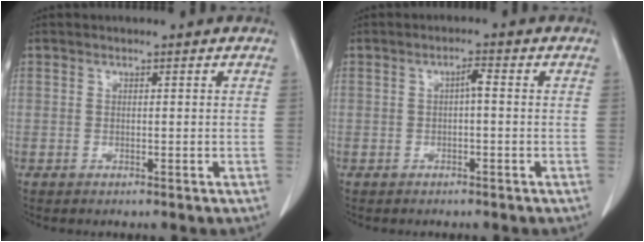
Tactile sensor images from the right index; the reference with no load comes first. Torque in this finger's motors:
{"motor_torque": [0.39, -0.17, 0.20, 0.04]}